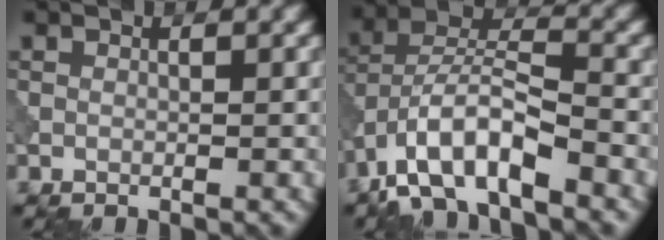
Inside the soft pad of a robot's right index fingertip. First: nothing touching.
{"total": 8.1, "force": [-5.2, 2.6, 5.7], "torque": [-0.099, 0.012, -0.103]}